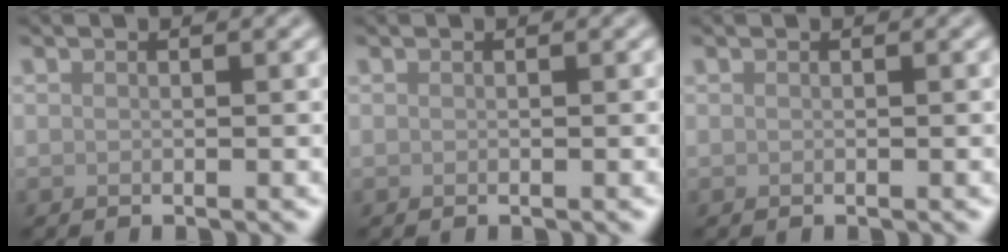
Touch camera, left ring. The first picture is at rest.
{"total": 0.0}
{"total": 0.0}